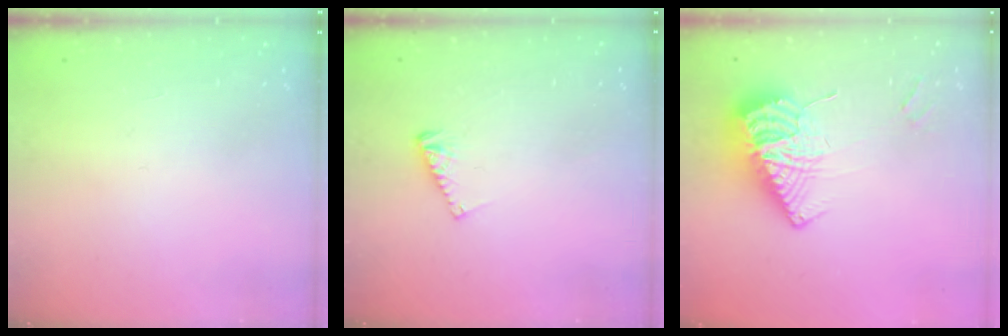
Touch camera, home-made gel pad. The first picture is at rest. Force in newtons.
{"total": 4.2, "press": 4.2, "slide": 0.7}
{"total": 12.8, "press": 12.7, "slide": 1.6}